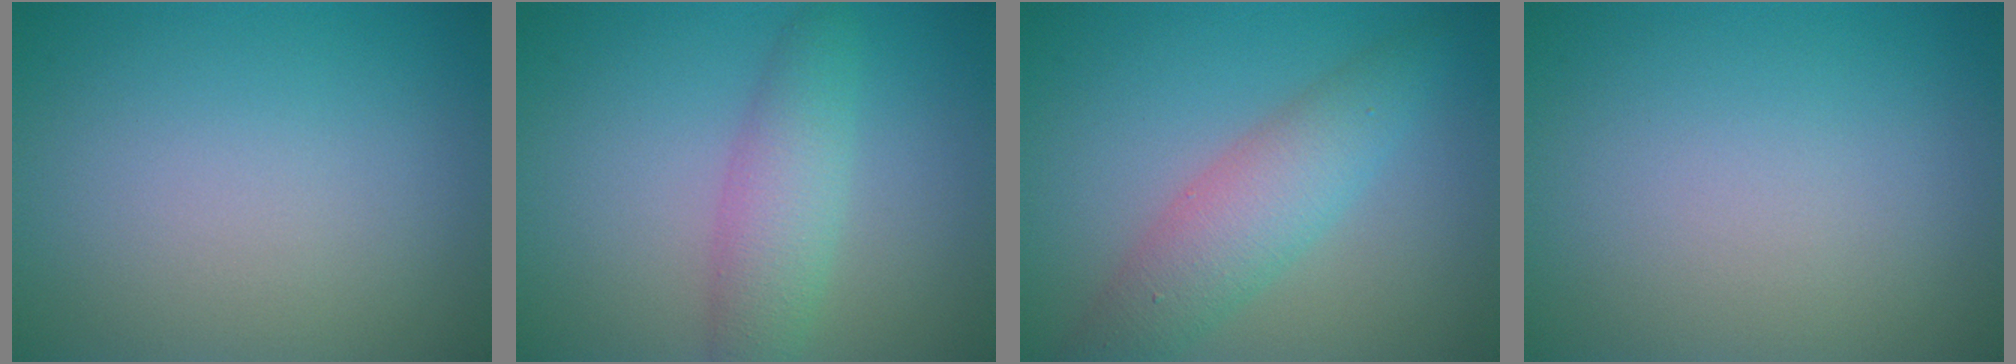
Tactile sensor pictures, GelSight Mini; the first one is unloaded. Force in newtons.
{"total": 3.6, "press": 3.6, "slide": 0.1}
{"total": 4.6, "press": 4.6, "slide": 0.1}
{"total": 0.0}